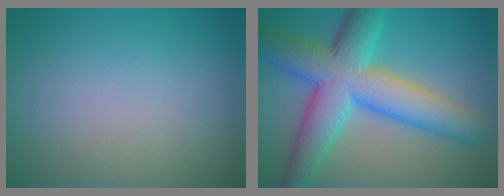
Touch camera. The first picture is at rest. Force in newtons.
{"total": 9.8, "press": 9.8, "slide": 0.1}